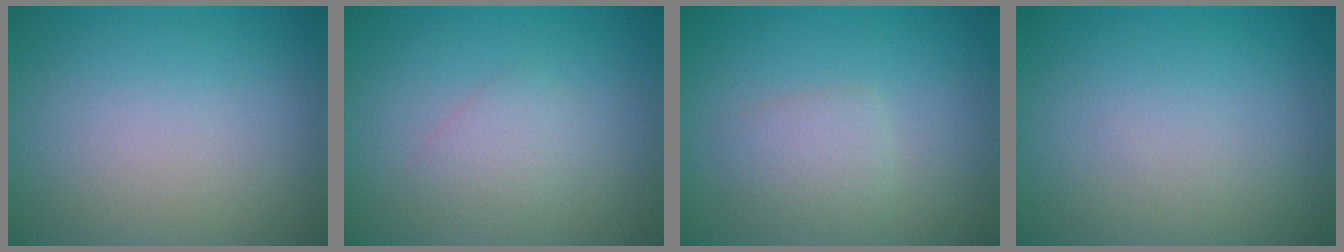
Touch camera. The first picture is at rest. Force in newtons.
{"total": 1.6, "press": 1.6, "slide": 0.0}
{"total": 2.0, "press": 2.0, "slide": 0.0}
{"total": 0.0}